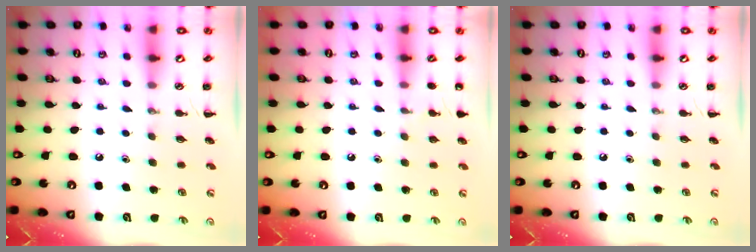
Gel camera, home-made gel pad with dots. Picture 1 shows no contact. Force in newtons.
{"total": 5.7, "press": 5.4, "slide": 1.8}
{"total": 0.0}